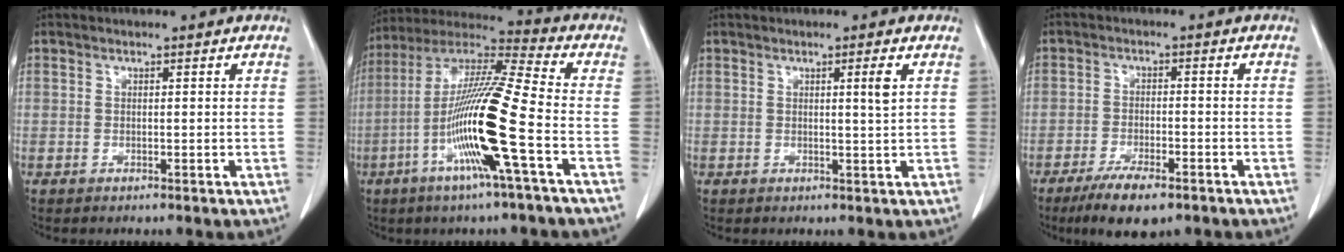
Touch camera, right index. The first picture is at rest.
{"total": 17.0, "force": [-5.2, -0.8, 16.2], "torque": [-0.319, -0.009, -0.110]}
{"total": 2.0, "force": [0.7, -0.4, 1.8], "torque": [-0.031, -0.004, 0.011]}
{"total": 7.1, "force": [-4.9, 2.0, 4.7], "torque": [-0.082, -0.010, -0.081]}